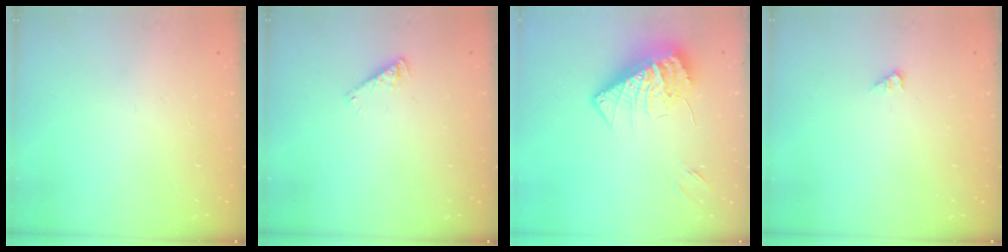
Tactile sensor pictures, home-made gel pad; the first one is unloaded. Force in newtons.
{"total": 2.9, "press": 2.9, "slide": 0.1}
{"total": 12.9, "press": 12.8, "slide": 1.2}
{"total": 1.2, "press": 1.1, "slide": 0.2}